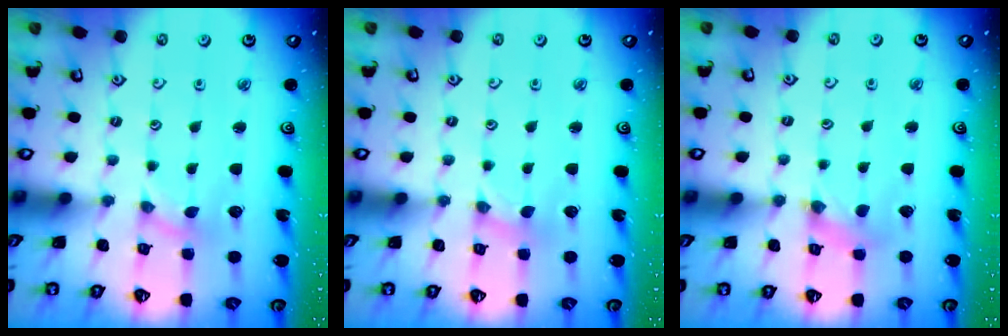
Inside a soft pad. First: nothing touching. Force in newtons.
{"total": 0.0}
{"total": 0.9, "press": 0.9, "slide": 0.2}